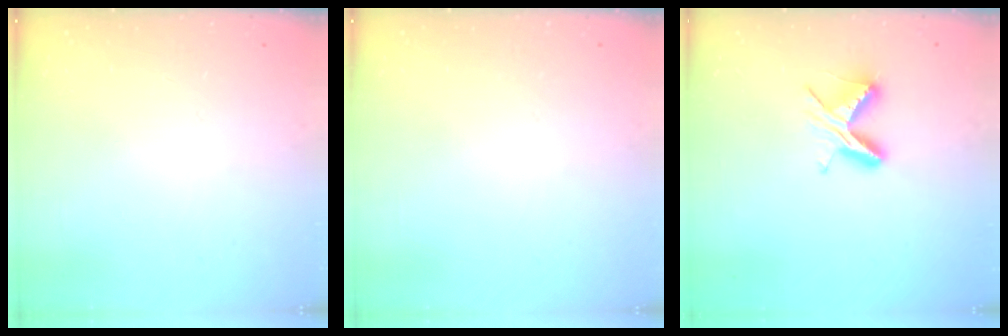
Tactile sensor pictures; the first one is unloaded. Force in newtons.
{"total": 0.0}
{"total": 6.7, "press": 6.6, "slide": 0.6}